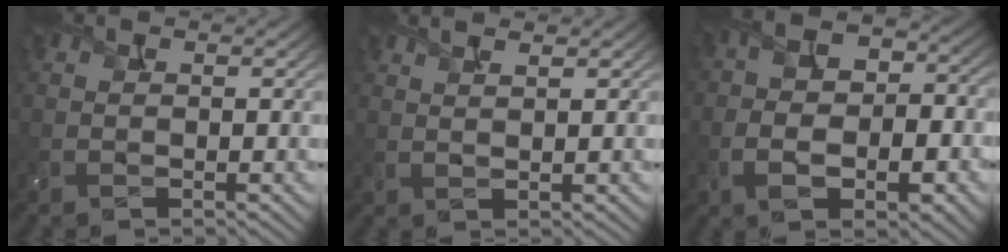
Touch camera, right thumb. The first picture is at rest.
{"total": 2.4, "force": [1.9, 0.3, 1.4], "torque": [-0.025, 0.003, 0.028]}
{"total": 10.3, "force": [-2.6, 6.2, 7.9], "torque": [-0.139, -0.013, -0.042]}